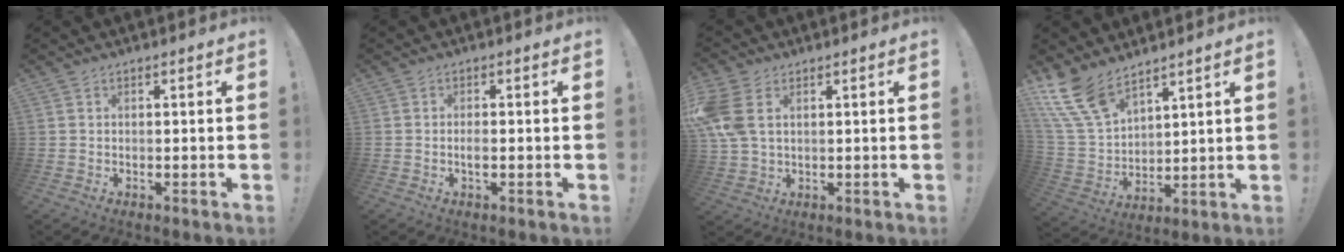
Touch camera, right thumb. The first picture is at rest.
{"total": 1.8, "force": [-0.5, 0.6, 1.6], "torque": [-0.023, -0.001, -0.011]}
{"total": 9.6, "force": [3.2, 6.3, 6.5], "torque": [-0.140, -0.005, 0.064]}
{"total": 13.5, "force": [10.3, 6.4, 6.1], "torque": [-0.145, -0.066, 0.199]}